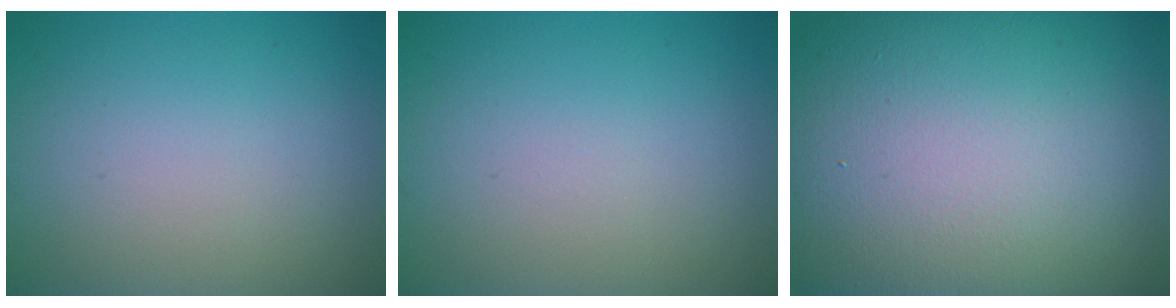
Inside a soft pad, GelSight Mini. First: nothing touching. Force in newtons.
{"total": 0.0}
{"total": 21.2, "press": 21.2, "slide": 1.7}